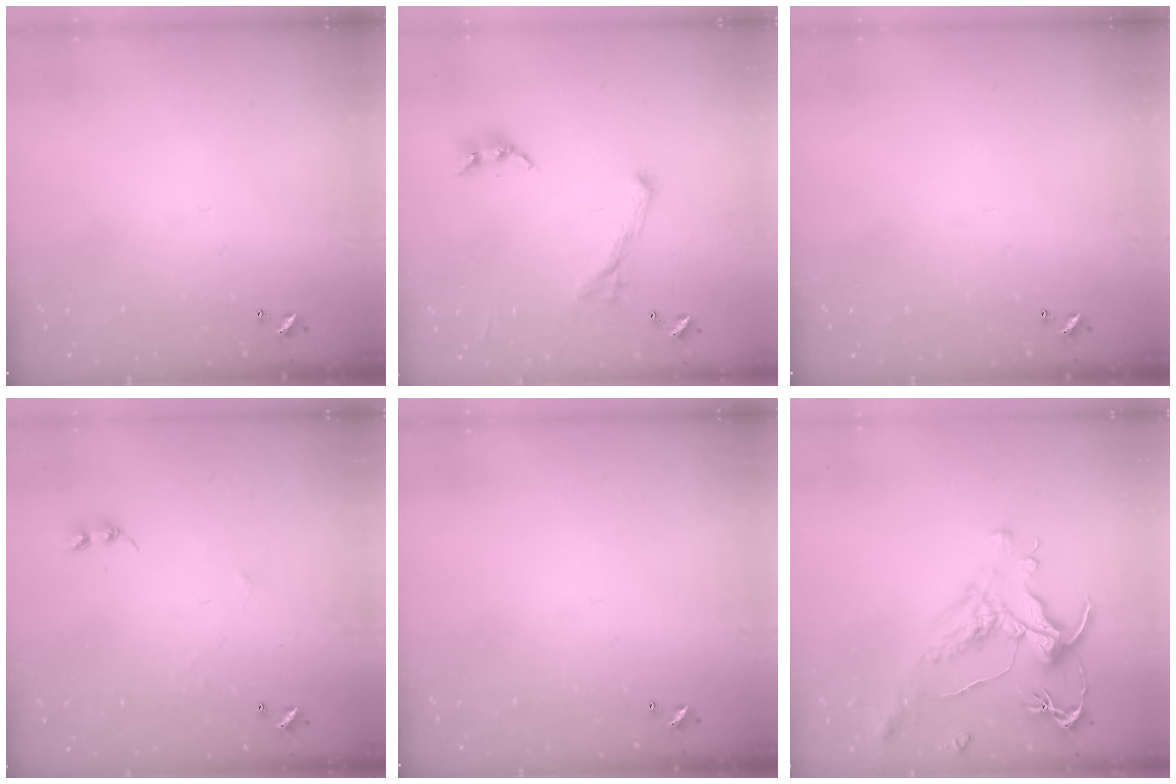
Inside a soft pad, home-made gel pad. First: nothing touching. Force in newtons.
{"total": 1.1, "press": 0.6, "slide": 0.9}
{"total": 0.0}
{"total": 2.3, "press": 2.3, "slide": 0.3}
{"total": 0.0}
{"total": 1.6, "press": 1.0, "slide": 1.3}